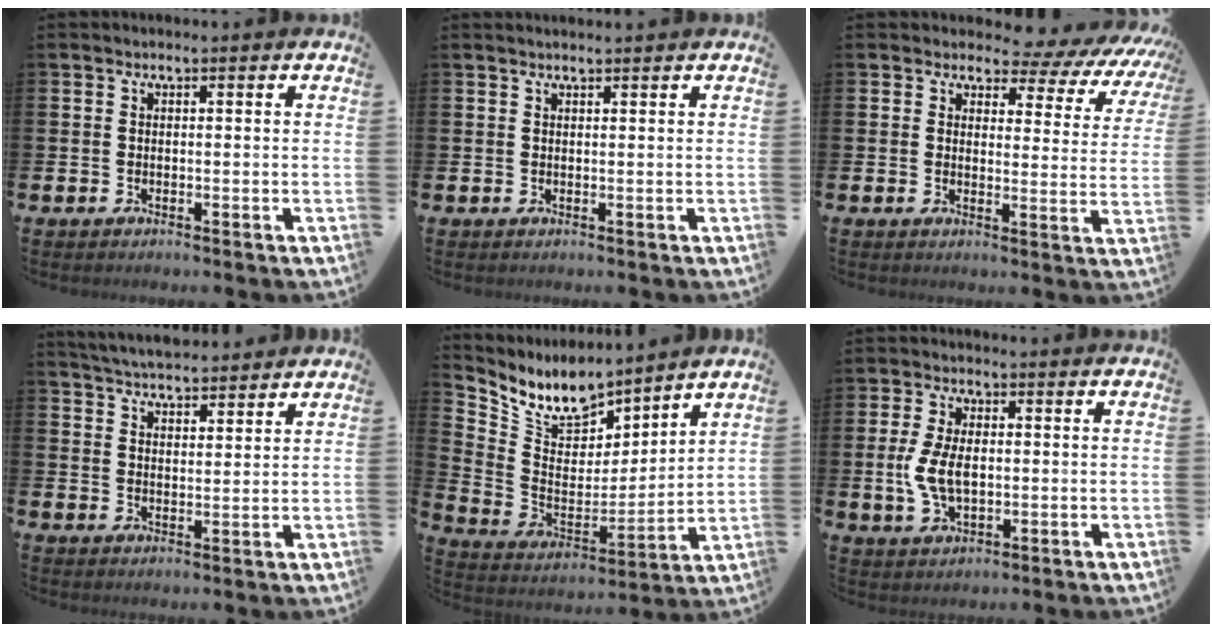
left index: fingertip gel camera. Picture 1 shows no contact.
{"total": 0.8, "force": [0.8, -0.1, 0.1], "torque": [0.005, -0.004, 0.014]}
{"total": 3.6, "force": [2.8, 2.1, 0.8], "torque": [-0.012, -0.037, 0.036]}
{"total": 4.9, "force": [4.8, 0.4, 0.3], "torque": [-0.012, -0.031, 0.085]}
{"total": 8.8, "force": [8.2, 3.0, 1.4], "torque": [-0.077, -0.065, 0.148]}
{"total": 6.2, "force": [0.0, 3.6, 5.0], "torque": [-0.101, -0.001, -0.008]}